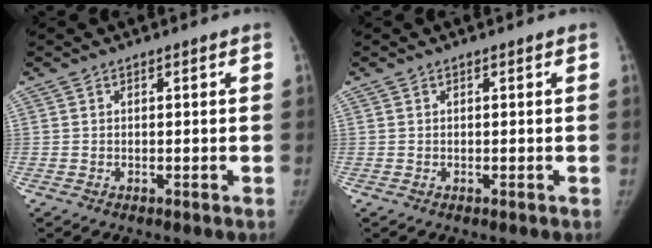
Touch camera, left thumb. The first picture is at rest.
{"total": 0.0}